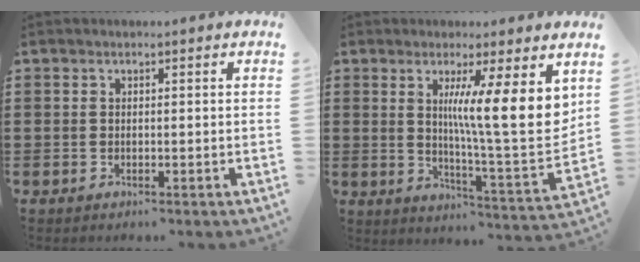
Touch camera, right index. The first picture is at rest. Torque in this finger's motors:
{"motor_torque": [1.35, 0.79, 0.88, 0.21]}